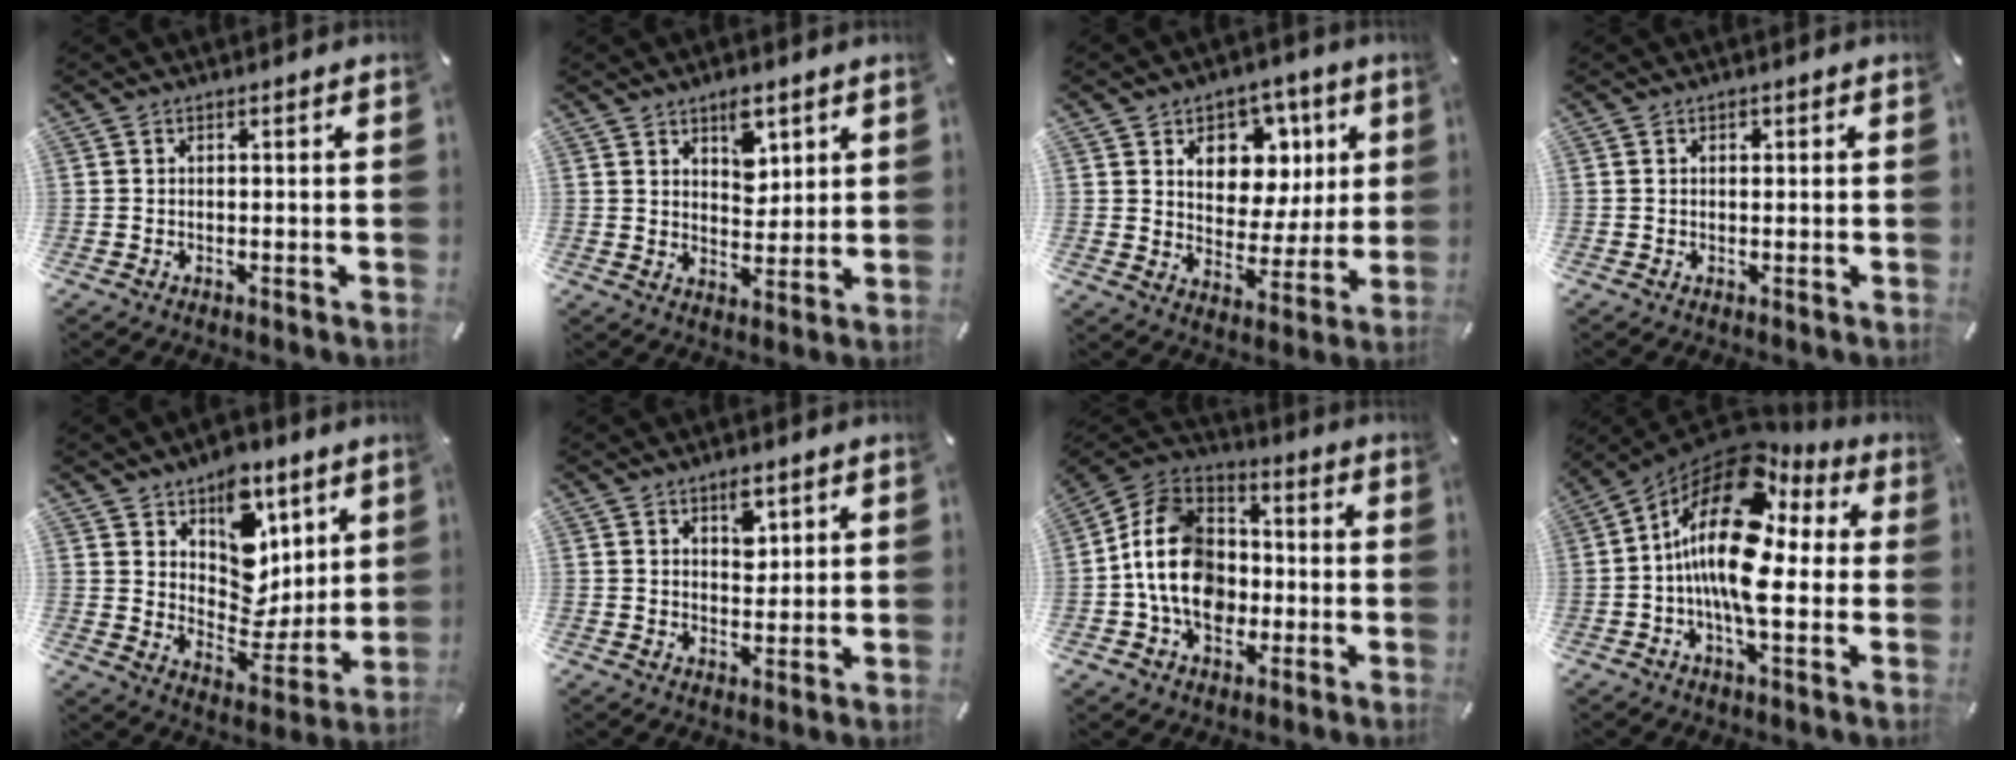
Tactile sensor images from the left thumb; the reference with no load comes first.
{"total": 6.9, "force": [4.3, 4.4, 3.3], "torque": [-0.032, -0.019, 0.069]}
{"total": 12.1, "force": [4.7, 10.0, 5.0], "torque": [-0.061, -0.031, 0.087]}
{"total": 0.9, "force": [0.2, 0.7, 0.5], "torque": [-0.012, 0.003, 0.003]}
{"total": 13.3, "force": [7.0, 10.2, 4.8], "torque": [-0.043, -0.078, 0.129]}
{"total": 5.1, "force": [3.0, 3.1, 2.8], "torque": [-0.022, -0.015, 0.045]}
{"total": 14.7, "force": [-3.0, 11.8, 8.4], "torque": [-0.178, 0.025, -0.056]}
{"total": 20.0, "force": [1.9, 9.8, 17.2], "torque": [-0.328, -0.026, 0.030]}